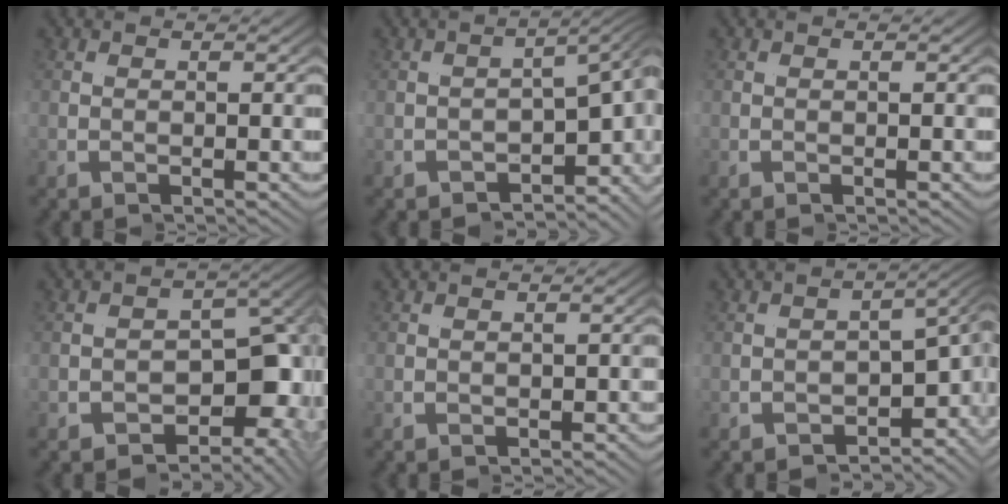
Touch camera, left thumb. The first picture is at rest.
{"total": 8.1, "force": [-1.7, 4.0, 6.8], "torque": [-0.074, 0.000, -0.016]}
{"total": 0.0}
{"total": 11.0, "force": [-1.5, 7.4, 8.0], "torque": [-0.108, -0.028, -0.012]}
{"total": 1.2, "force": [-0.4, 1.2, 0.1], "torque": [0.003, -0.004, -0.003]}
{"total": 8.6, "force": [-1.6, 4.8, 6.9], "torque": [-0.080, -0.013, -0.006]}